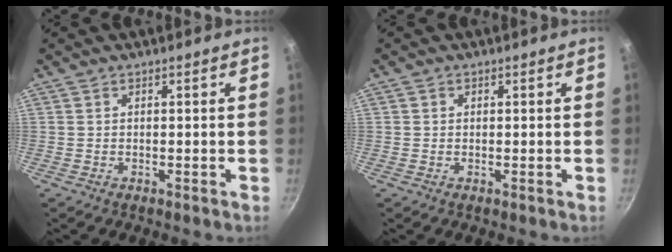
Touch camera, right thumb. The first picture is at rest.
{"total": 0.5, "force": [0.1, 0.5, 0.1], "torque": [0.002, 0.001, 0.000]}